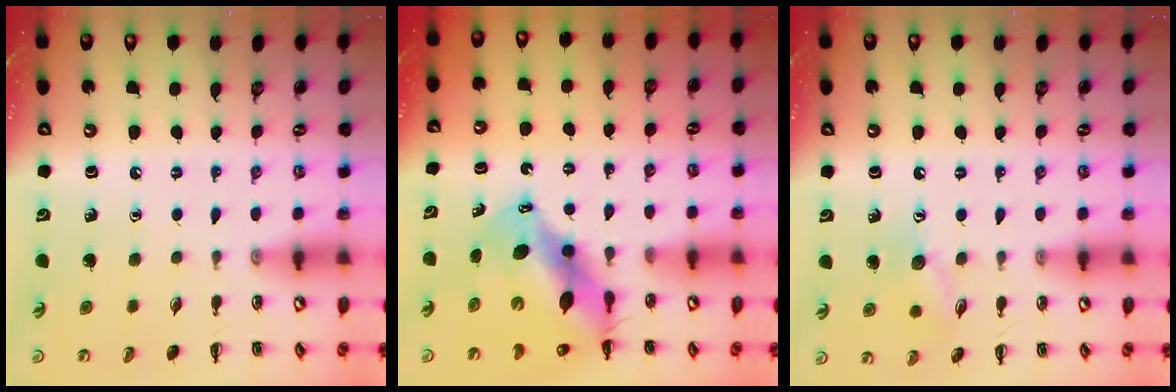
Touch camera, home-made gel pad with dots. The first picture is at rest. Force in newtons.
{"total": 11.6, "press": 11.3, "slide": 2.9}
{"total": 8.2, "press": 8.1, "slide": 1.3}